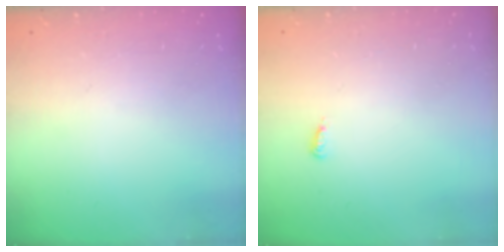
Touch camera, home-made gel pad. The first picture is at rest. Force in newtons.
{"total": 3.7, "press": 3.7, "slide": 0.2}